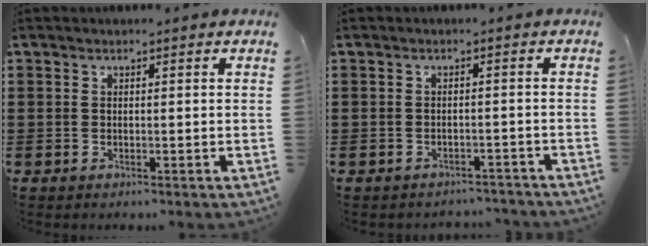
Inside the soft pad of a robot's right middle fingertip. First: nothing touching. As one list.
[{"total": 1.7, "force": [-1.6, 0.2, 0.0], "torque": [-0.008, -0.001, -0.035]}]